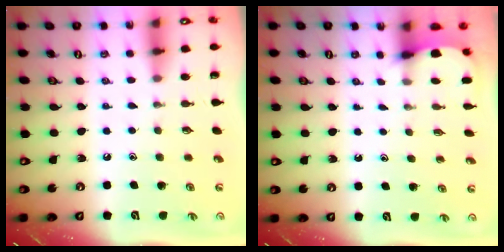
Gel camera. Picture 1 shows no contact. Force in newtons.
{"total": 2.6, "press": 2.6, "slide": 0.3}